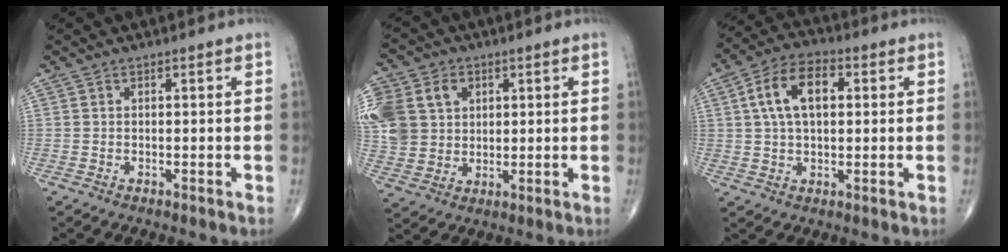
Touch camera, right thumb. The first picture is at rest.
{"total": 17.8, "force": [4.8, 14.6, 9.1], "torque": [-0.218, 0.029, 0.102]}
{"total": 10.9, "force": [2.4, 6.2, 8.6], "torque": [-0.147, 0.019, 0.037]}